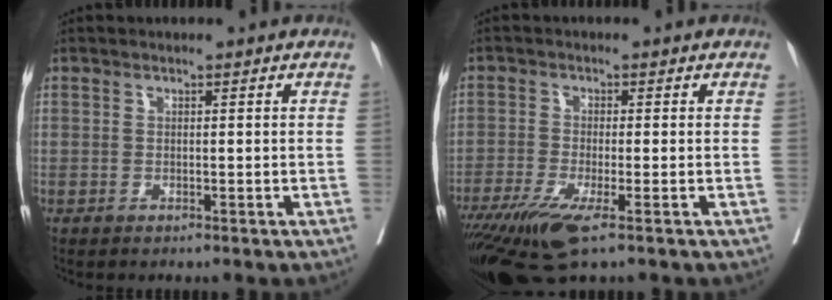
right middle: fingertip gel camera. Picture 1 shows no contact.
{"total": 9.3, "force": [-5.7, 1.6, 7.2], "torque": [-0.127, -0.024, -0.101]}